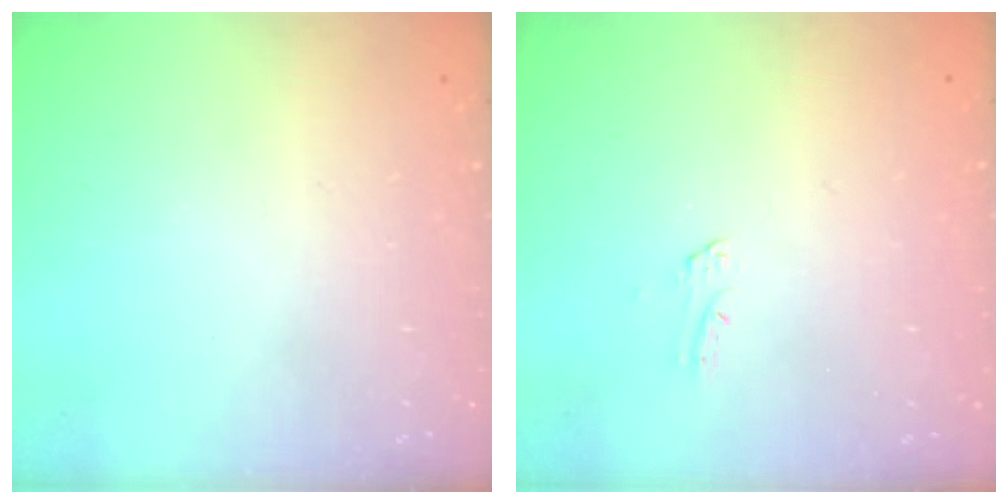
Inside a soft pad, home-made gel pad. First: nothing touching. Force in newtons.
{"total": 1.5, "press": 1.4, "slide": 0.1}